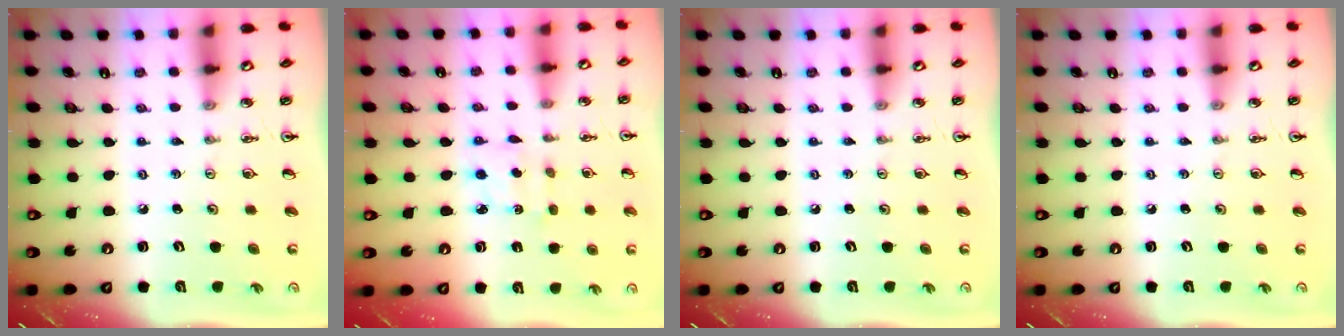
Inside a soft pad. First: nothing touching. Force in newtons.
{"total": 1.9, "press": 1.9, "slide": 0.3}
{"total": 0.0}
{"total": 0.0}